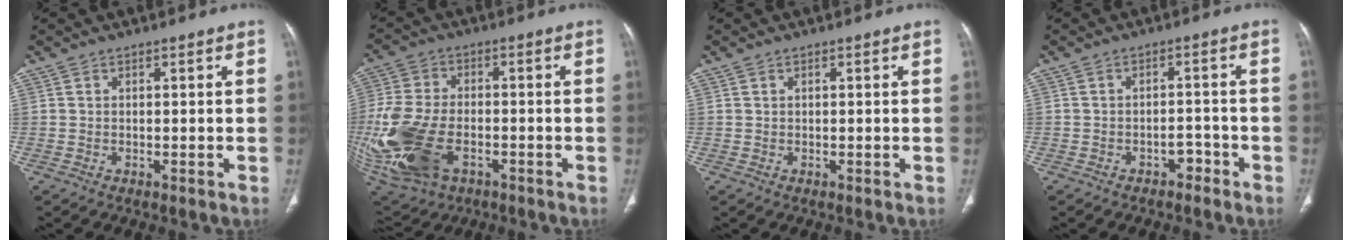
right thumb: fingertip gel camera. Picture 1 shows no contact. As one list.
[{"total": 21.3, "force": [-6.0, 12.9, 15.9], "torque": [-0.387, -0.009, -0.093]}, {"total": 0.0}, {"total": 3.1, "force": [-2.1, 1.9, 1.1], "torque": [-0.007, 0.024, -0.026]}]